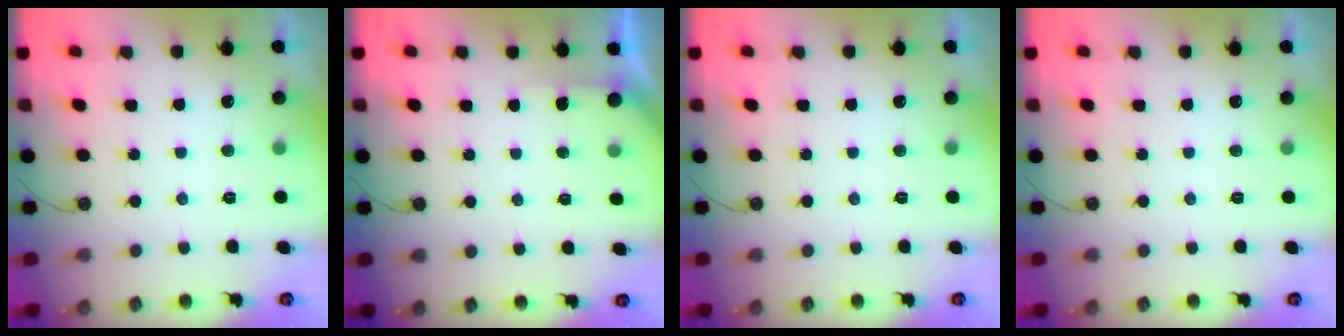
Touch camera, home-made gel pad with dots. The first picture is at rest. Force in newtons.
{"total": 1.5, "press": 1.5, "slide": 0.2}
{"total": 0.0}
{"total": 0.0}